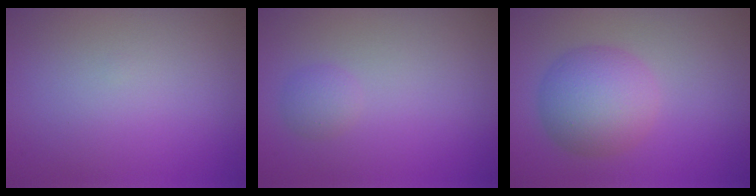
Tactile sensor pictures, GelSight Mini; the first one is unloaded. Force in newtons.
{"total": 1.3, "press": 1.3, "slide": 0.1}
{"total": 5.6, "press": 5.6, "slide": 0.2}